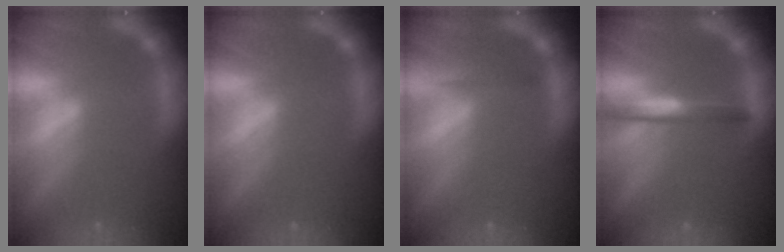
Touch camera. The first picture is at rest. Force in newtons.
{"total": 0.0}
{"total": 1.4}
{"total": 3.0}